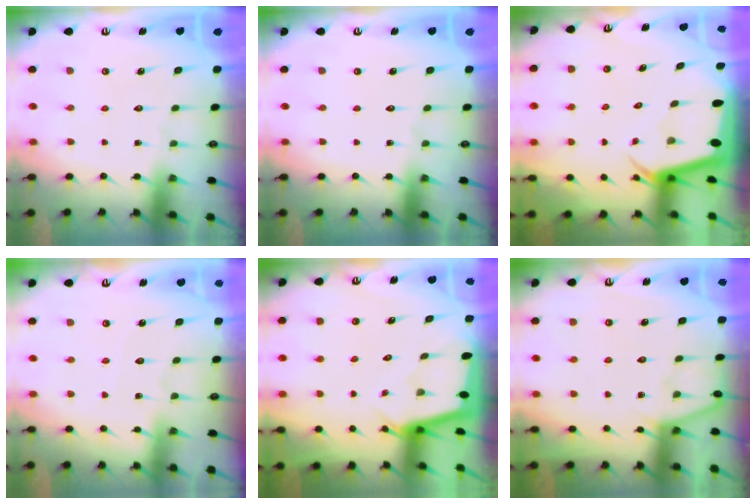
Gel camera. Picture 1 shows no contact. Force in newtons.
{"total": 0.0}
{"total": 4.0, "press": 4.0, "slide": 0.3}
{"total": 2.7, "press": 2.7, "slide": 0.2}
{"total": 2.0, "press": 2.0, "slide": 0.1}
{"total": 4.5, "press": 4.5, "slide": 0.5}